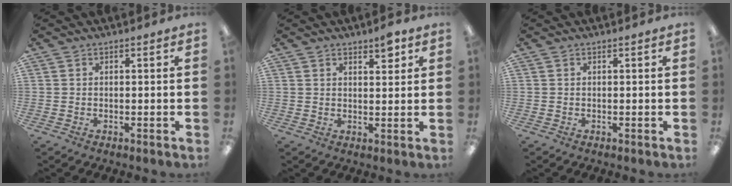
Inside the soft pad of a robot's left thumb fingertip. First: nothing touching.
{"total": 3.9, "force": [2.9, 1.4, 2.2], "torque": [-0.024, -0.014, 0.046]}
{"total": 0.0}